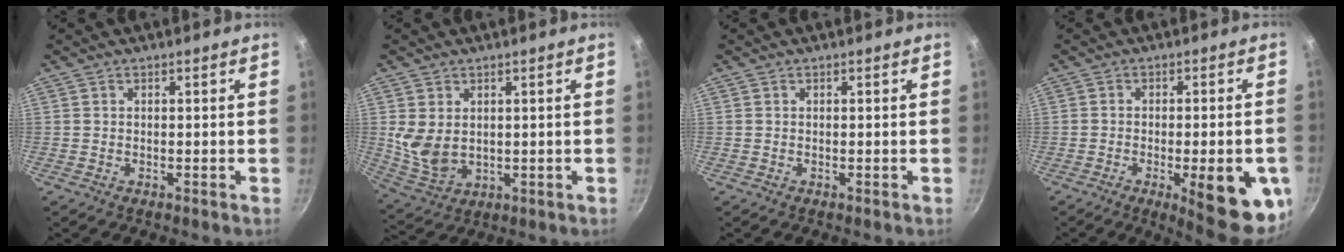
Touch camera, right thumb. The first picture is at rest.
{"total": 7.7, "force": [1.5, 5.3, 5.4], "torque": [-0.096, -0.023, 0.046]}
{"total": 0.0}
{"total": 15.4, "force": [-4.9, 4.7, 13.8], "torque": [-0.146, 0.007, -0.059]}